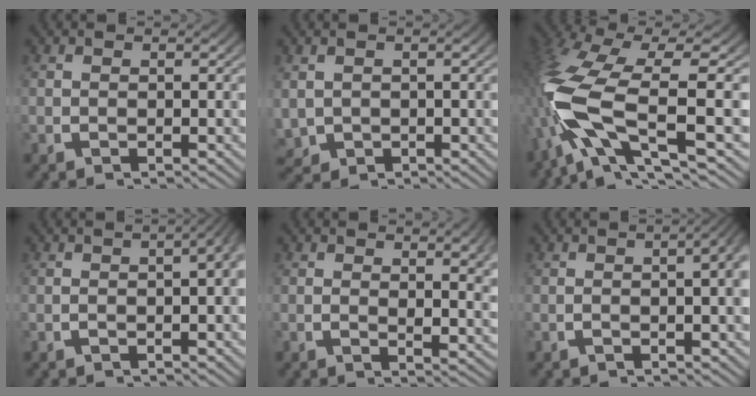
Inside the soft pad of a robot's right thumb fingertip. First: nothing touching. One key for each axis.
{"total": 3.1, "fx": -0.4, "fy": 2.8, "fz": 1.3, "tx": -0.046, "ty": -0.024, "tz": 0.008}
{"total": 12.0, "fx": -1.4, "fy": 6.2, "fz": 10.2, "tx": -0.252, "ty": -0.036, "tz": 0.001}
{"total": 4.3, "fx": 0.0, "fy": 2.0, "fz": 3.8, "tx": -0.035, "ty": 0.022, "tz": -0.018}
{"total": 2.2, "fx": 0.6, "fy": 0.4, "fz": 2.0, "tx": -0.025, "ty": -0.010, "tz": 0.009}
{"total": 4.9, "fx": 0.0, "fy": 2.0, "fz": 4.5, "tx": -0.044, "ty": 0.021, "tz": -0.017}